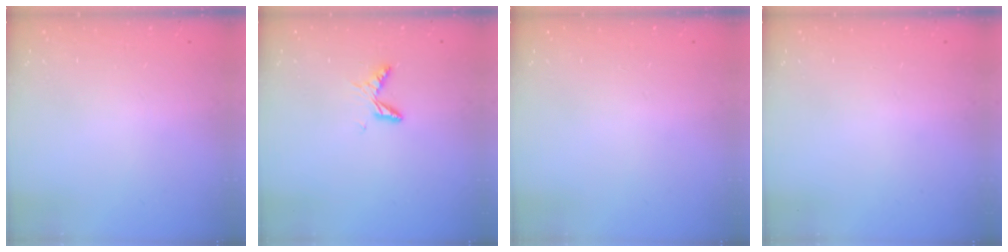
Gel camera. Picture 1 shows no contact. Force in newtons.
{"total": 5.6, "press": 5.6, "slide": 0.5}
{"total": 0.0}
{"total": 0.0}